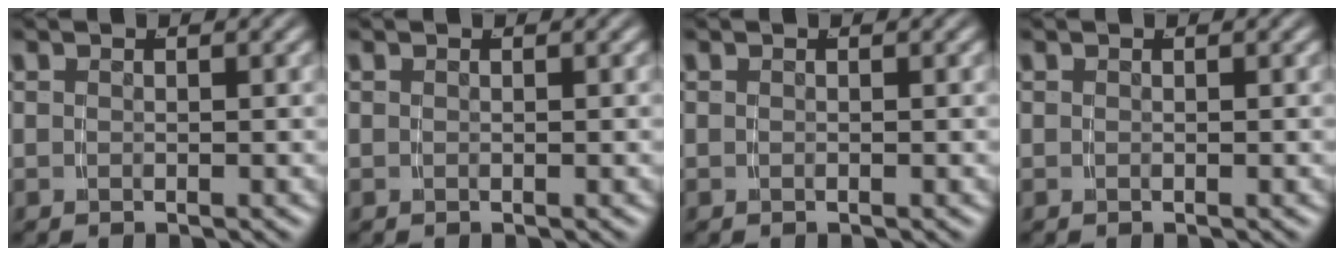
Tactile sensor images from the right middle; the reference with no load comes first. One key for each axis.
{"total": 0.0}
{"total": 0.0}
{"total": 0.0}